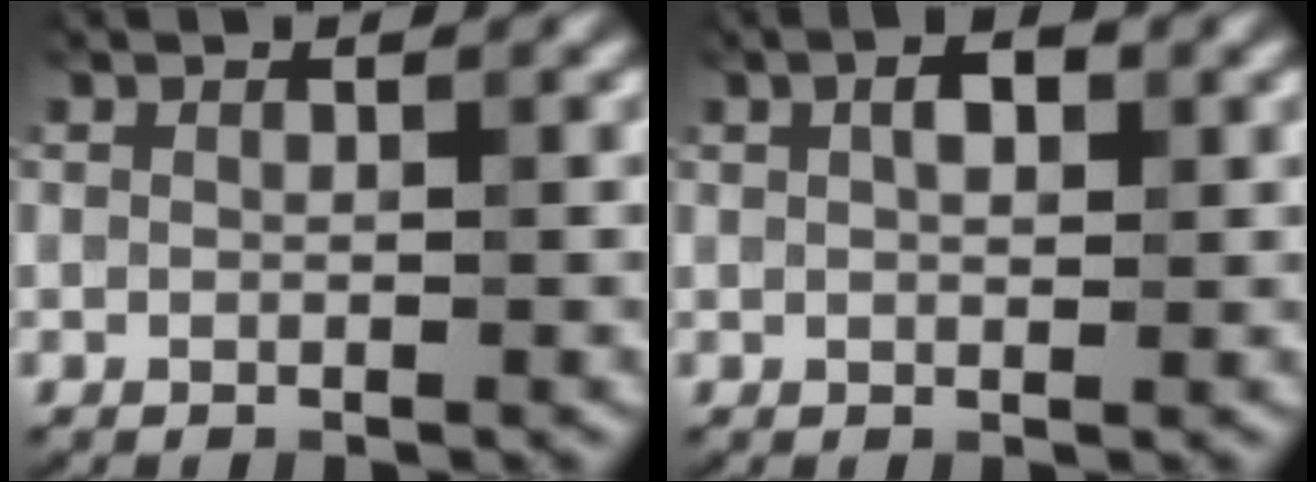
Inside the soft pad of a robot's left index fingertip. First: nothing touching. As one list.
[{"total": 1.6, "force": [0.3, 0.9, 1.3], "torque": [-0.025, 0.006, 0.010]}]